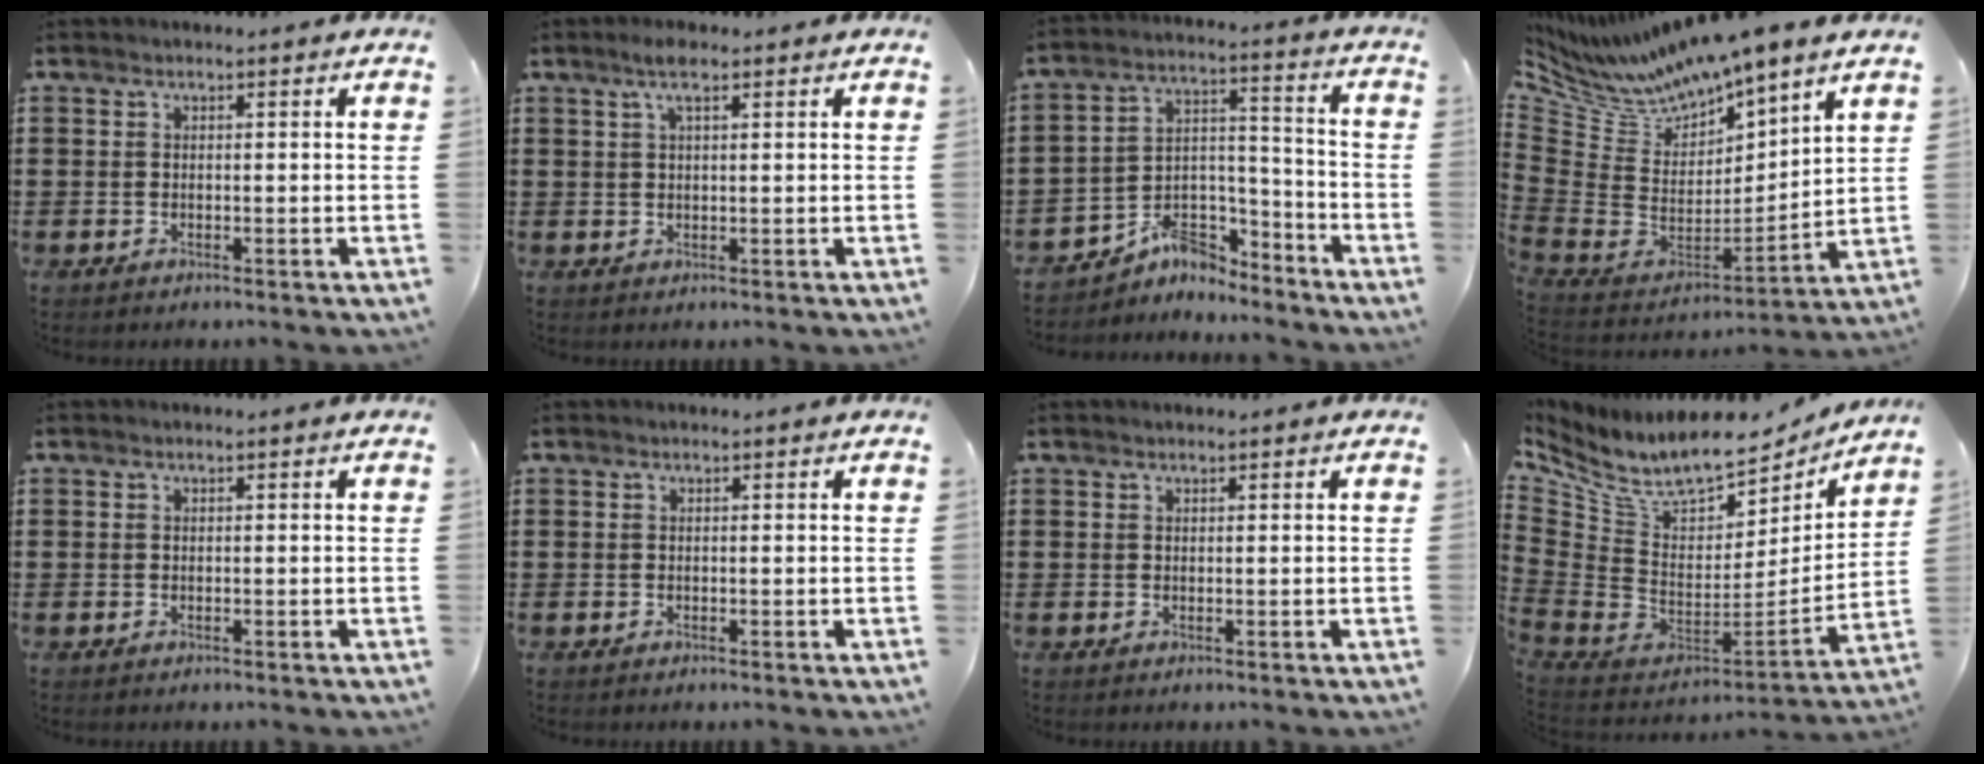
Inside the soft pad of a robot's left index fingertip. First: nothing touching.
{"total": 3.1, "force": [1.7, 0.7, 2.5], "torque": [-0.052, 0.006, 0.029]}
{"total": 7.2, "force": [-6.5, 2.8, 1.4], "torque": [-0.025, 0.023, -0.128]}
{"total": 7.8, "force": [7.6, 1.0, 1.5], "torque": [-0.077, -0.072, 0.130]}
{"total": 0.0}
{"total": 0.0}
{"total": 0.0}
{"total": 10.2, "force": [7.3, 4.2, 5.7], "torque": [-0.142, -0.058, 0.127]}